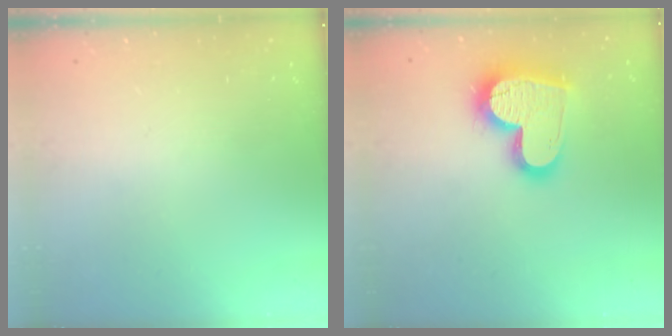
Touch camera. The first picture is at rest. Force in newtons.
{"total": 18.1, "press": 18.0, "slide": 1.5}